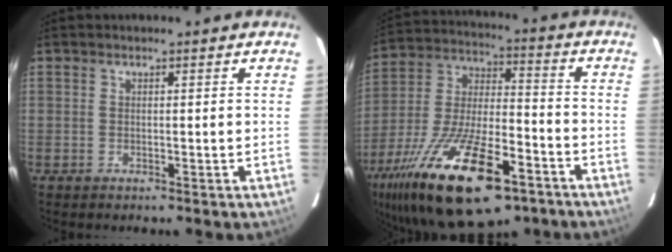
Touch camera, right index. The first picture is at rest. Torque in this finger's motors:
{"motor_torque": [1.55, -0.59, 1.06, 0.21]}